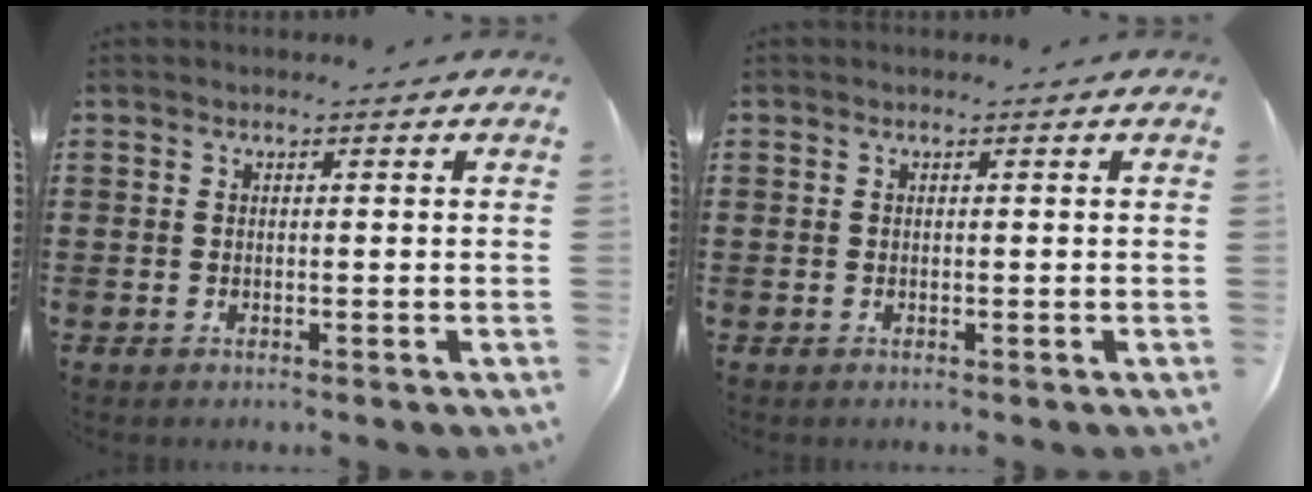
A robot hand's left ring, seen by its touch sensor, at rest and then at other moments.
{"total": 0.0}